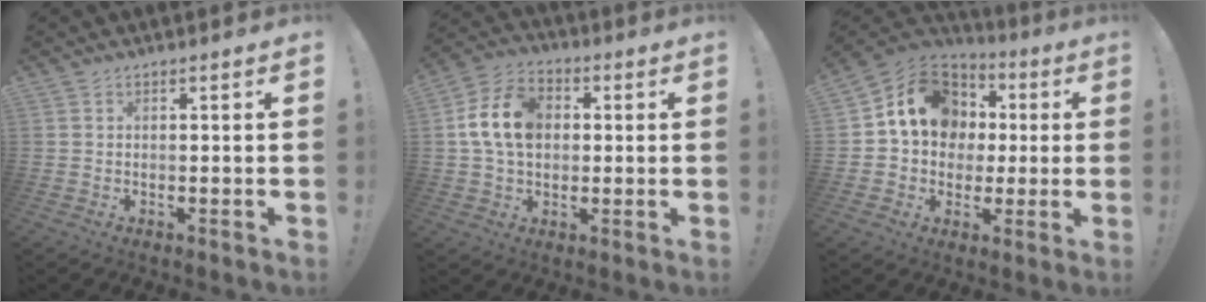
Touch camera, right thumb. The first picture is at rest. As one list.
[{"total": 14.1, "force": [2.1, 10.2, 9.4], "torque": [-0.168, 0.010, 0.042]}, {"total": 15.5, "force": [3.5, 12.8, 8.0], "torque": [-0.106, -0.002, 0.078]}]